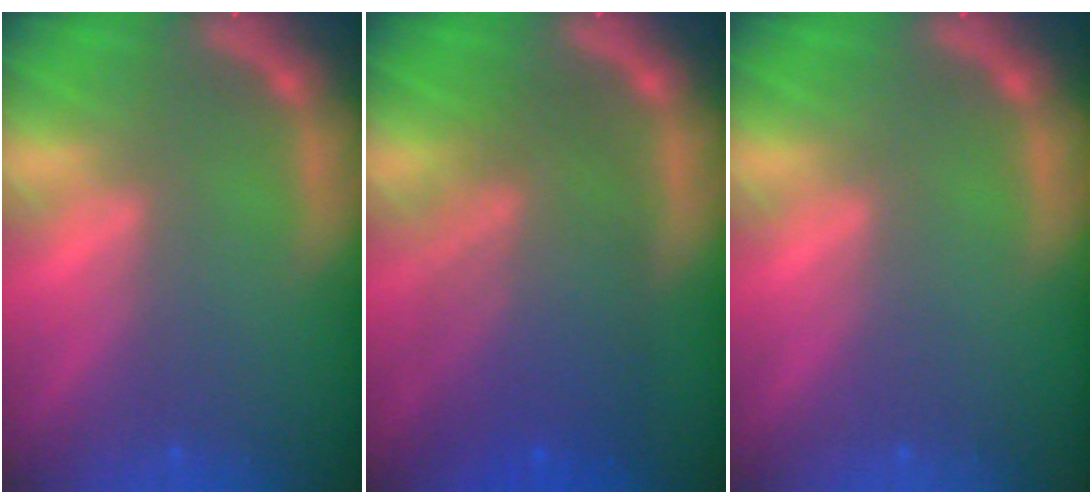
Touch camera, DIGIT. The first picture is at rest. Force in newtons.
{"total": 8.5}
{"total": 0.0}